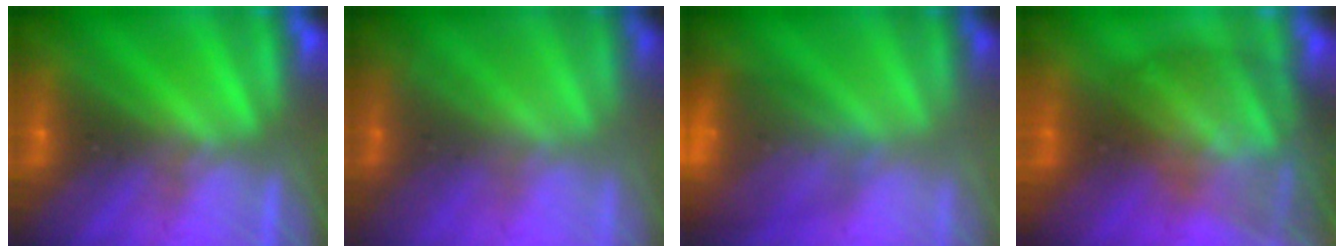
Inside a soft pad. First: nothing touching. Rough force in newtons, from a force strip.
{"total": 1.7}
{"total": 9.0}
{"total": 7.2}